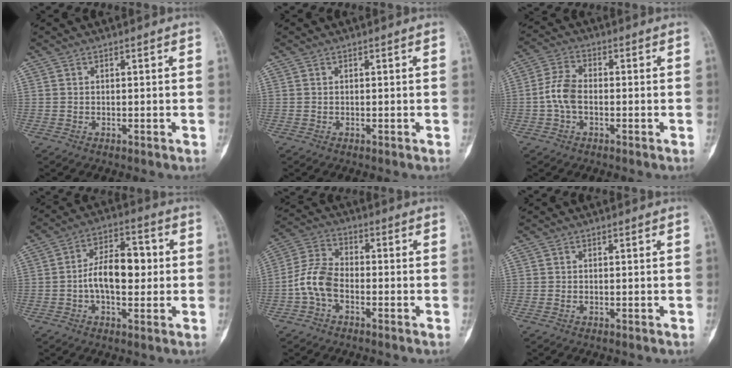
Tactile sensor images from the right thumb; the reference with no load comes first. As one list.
[{"total": 0.0}, {"total": 5.9, "force": [-1.1, 3.4, 4.6], "torque": [-0.100, 0.019, -0.028]}, {"total": 10.8, "force": [-0.3, 5.9, 9.1], "torque": [-0.131, 0.027, -0.012]}, {"total": 7.7, "force": [-2.5, 4.7, 5.6], "torque": [-0.114, 0.028, -0.060]}, {"total": 0.0}]